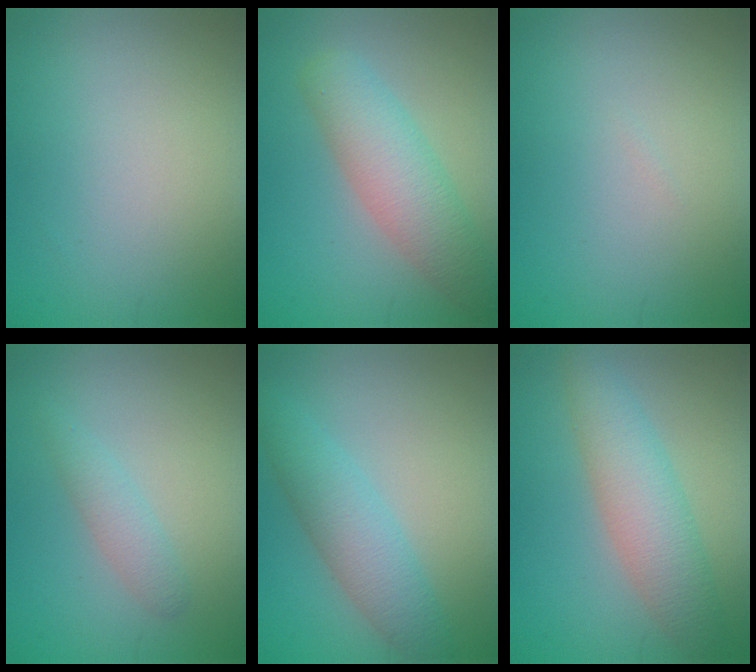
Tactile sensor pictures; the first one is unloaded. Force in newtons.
{"total": 5.0, "press": 5.0, "slide": 0.3}
{"total": 0.0}
{"total": 1.7, "press": 1.7, "slide": 0.1}
{"total": 4.1, "press": 4.1, "slide": 0.0}
{"total": 4.8, "press": 4.8, "slide": 0.1}